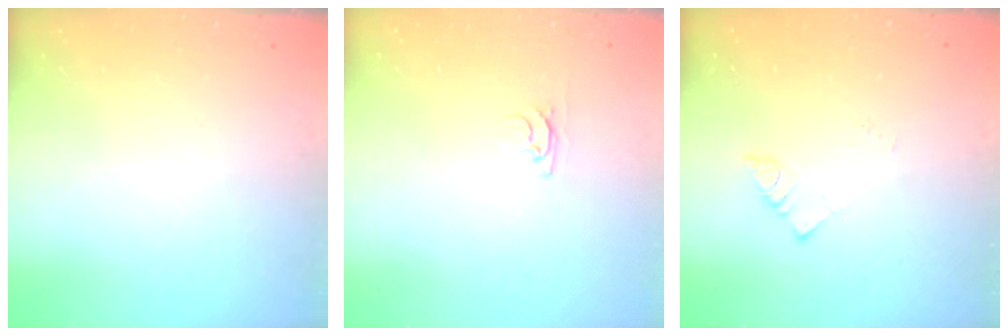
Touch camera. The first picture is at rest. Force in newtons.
{"total": 3.3, "press": 3.3, "slide": 0.5}
{"total": 1.9, "press": 1.9, "slide": 0.1}